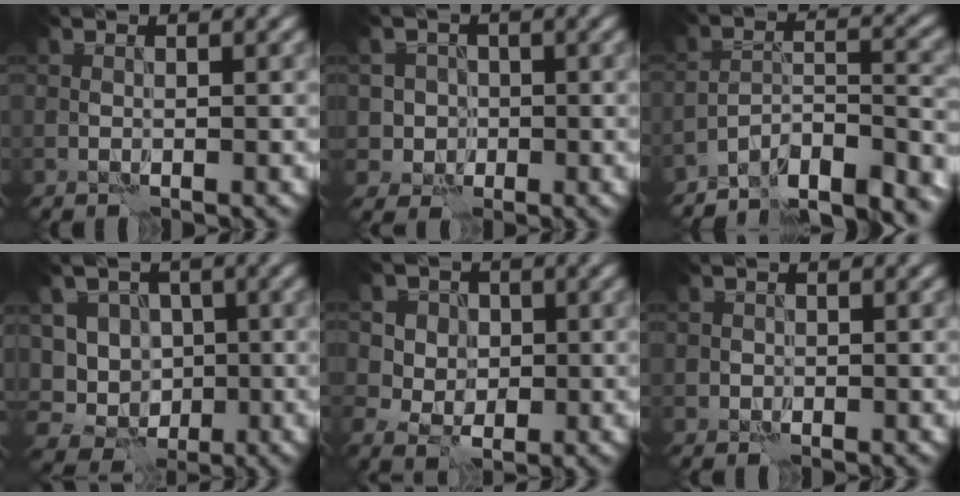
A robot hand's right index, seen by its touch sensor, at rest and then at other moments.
{"total": 2.3, "force": [-0.3, 2.3, 0.1], "torque": [0.017, 0.007, -0.018]}
{"total": 9.8, "force": [-8.8, 2.0, 3.8], "torque": [-0.051, 0.004, -0.134]}
{"total": 8.4, "force": [-2.1, 7.5, 3.1], "torque": [-0.048, 0.005, -0.053]}
{"total": 6.2, "force": [2.5, 5.1, 2.5], "torque": [-0.047, 0.013, 0.025]}
{"total": 0.5, "force": [-0.1, 0.4, -0.3], "torque": [0.011, -0.002, -0.003]}